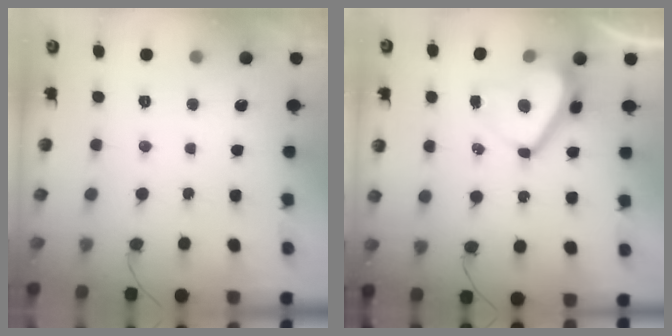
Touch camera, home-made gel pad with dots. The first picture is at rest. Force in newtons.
{"total": 10.3, "press": 10.2, "slide": 1.4}